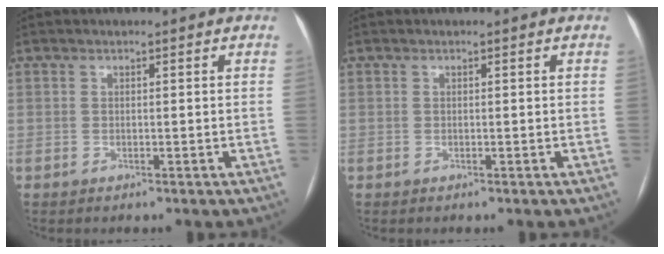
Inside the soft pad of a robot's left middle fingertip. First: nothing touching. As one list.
[{"total": 0.0}]